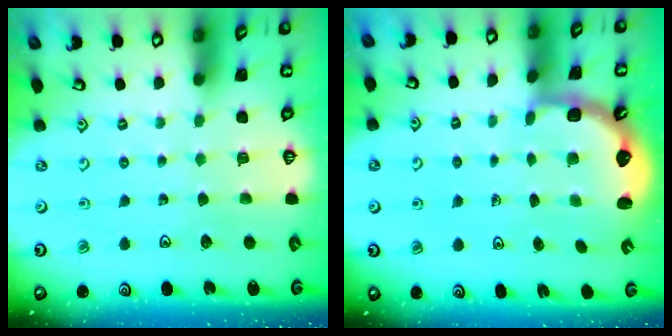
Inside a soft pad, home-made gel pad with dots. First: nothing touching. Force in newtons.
{"total": 2.6, "press": 2.2, "slide": 1.4}